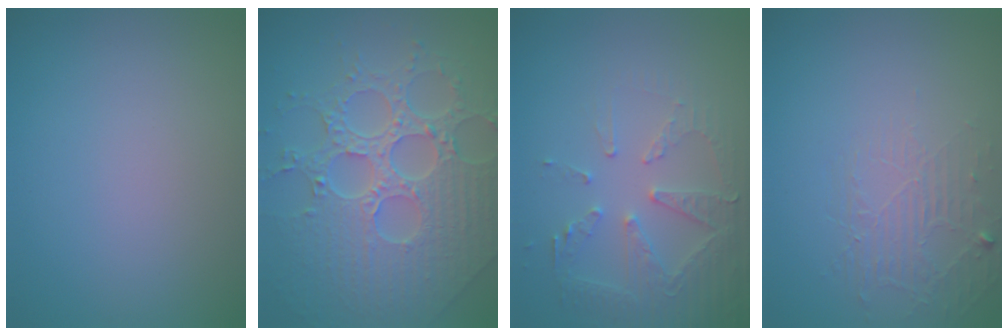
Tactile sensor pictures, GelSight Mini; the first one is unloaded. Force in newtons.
{"total": 8.7, "press": 6.4, "slide": 5.8}
{"total": 5.2, "press": 3.8, "slide": 3.5}
{"total": 1.8, "press": 0.8, "slide": 1.6}